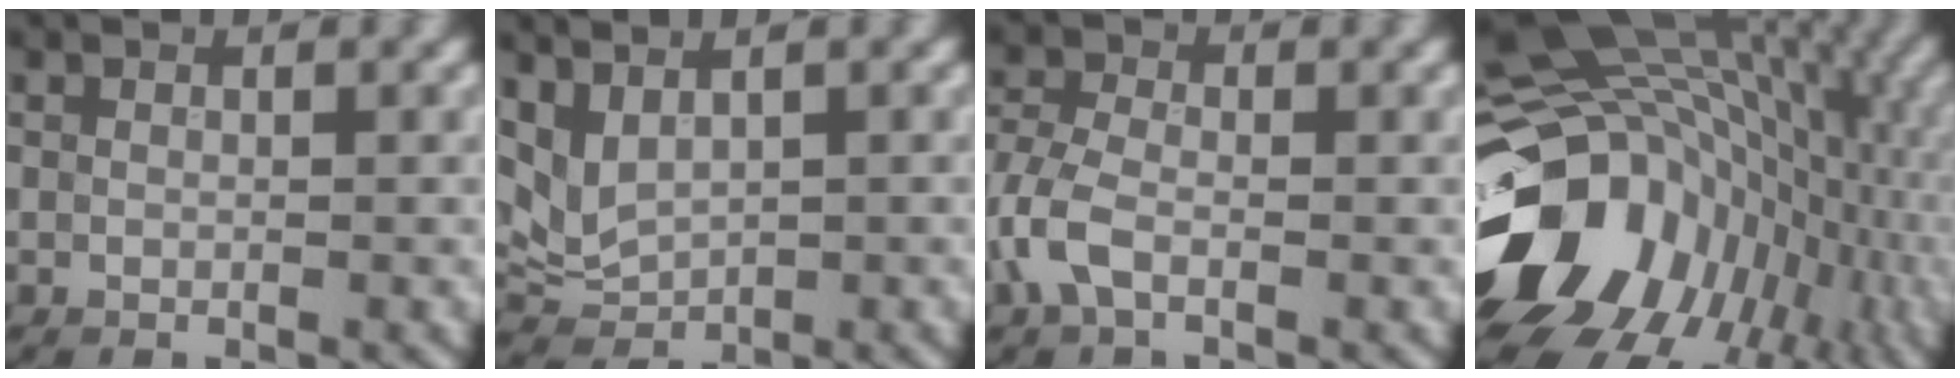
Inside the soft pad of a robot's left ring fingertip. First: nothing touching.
{"total": 2.7, "force": [1.5, 1.5, 1.7], "torque": [-0.043, -0.003, 0.040]}
{"total": 3.5, "force": [-1.4, 1.9, 2.5], "torque": [-0.064, 0.005, -0.042]}
{"total": 18.4, "force": [-4.3, 14.1, 11.0], "torque": [-0.196, -0.031, -0.045]}